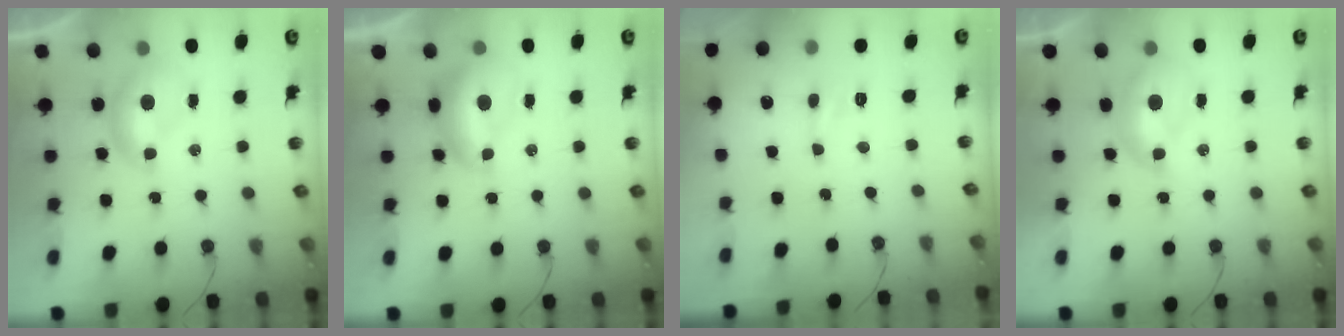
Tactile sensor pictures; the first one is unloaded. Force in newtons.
{"total": 1.1, "press": 1.0, "slide": 0.4}
{"total": 1.3, "press": 1.2, "slide": 0.5}
{"total": 1.5, "press": 1.3, "slide": 0.6}